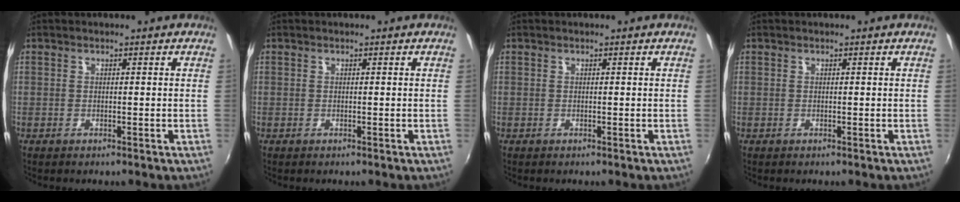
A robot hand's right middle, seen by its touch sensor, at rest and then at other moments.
{"total": 0.0}
{"total": 0.0}
{"total": 0.0}